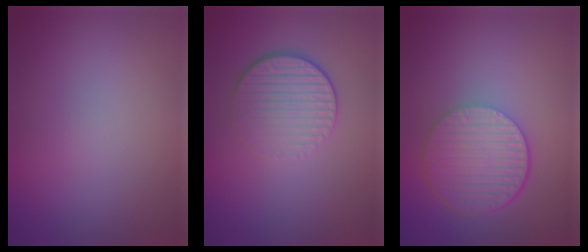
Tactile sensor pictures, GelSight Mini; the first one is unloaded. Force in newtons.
{"total": 4.3, "press": 2.9, "slide": 3.2}
{"total": 6.6, "press": 4.7, "slide": 4.6}